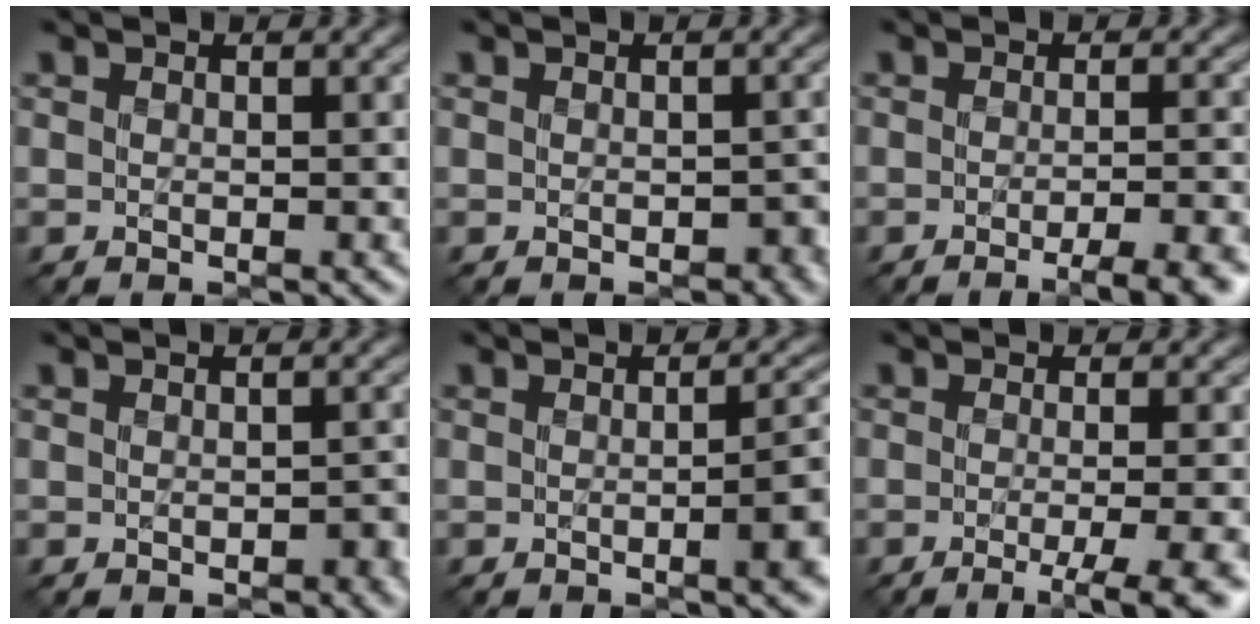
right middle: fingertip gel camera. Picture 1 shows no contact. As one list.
[{"total": 1.5, "force": [-0.4, 1.0, 1.1], "torque": [-0.015, -0.006, -0.003]}, {"total": 4.9, "force": [-2.8, 1.2, 3.9], "torque": [-0.039, 0.002, -0.036]}, {"total": 1.3, "force": [-0.4, 0.7, 1.0], "torque": [-0.015, -0.002, -0.004]}, {"total": 4.1, "force": [-0.8, 1.1, 3.9], "torque": [-0.043, 0.004, -0.010]}, {"total": 5.1, "force": [-2.2, 1.0, 4.5], "torque": [-0.056, -0.006, -0.032]}]